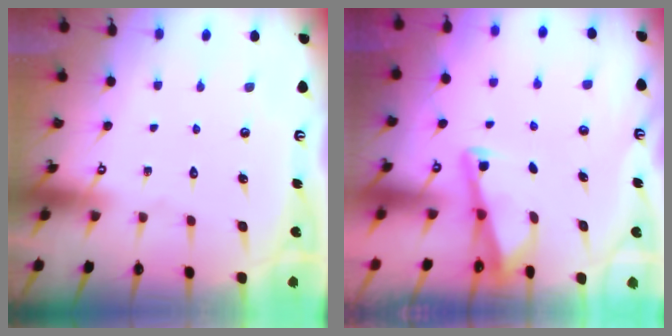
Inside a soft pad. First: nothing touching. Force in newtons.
{"total": 3.0, "press": 3.0, "slide": 0.3}